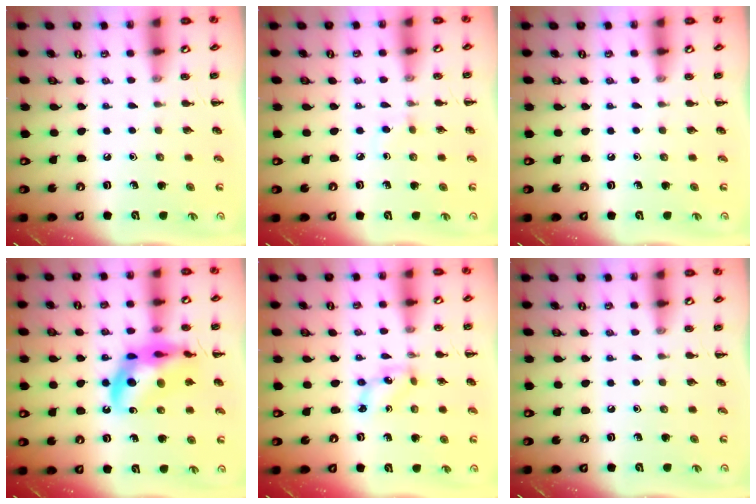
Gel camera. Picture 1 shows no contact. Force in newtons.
{"total": 2.3, "press": 2.1, "slide": 1.0}
{"total": 0.0}
{"total": 17.1, "press": 16.6, "slide": 4.0}
{"total": 2.8, "press": 2.7, "slide": 0.7}
{"total": 0.0}